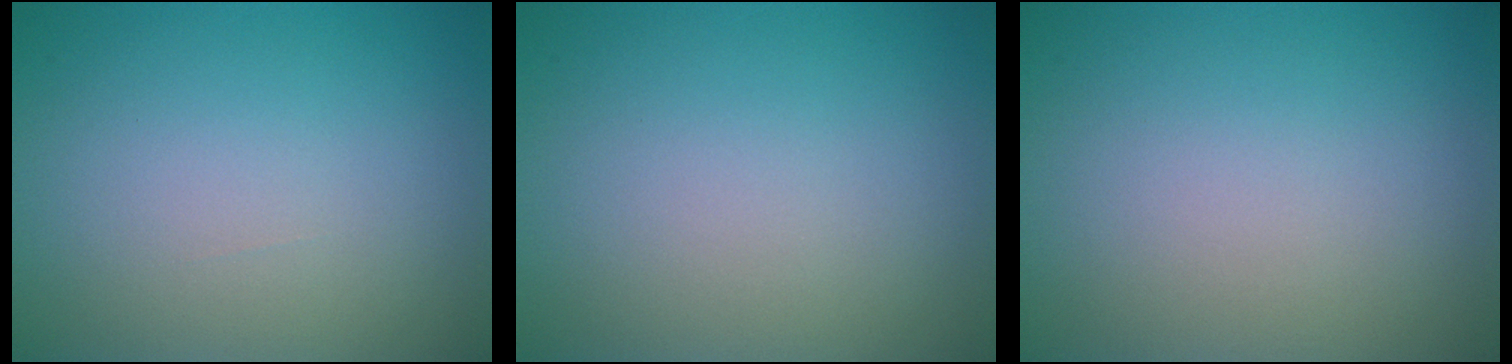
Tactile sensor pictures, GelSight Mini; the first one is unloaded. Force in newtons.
{"total": 0.0}
{"total": 0.0}